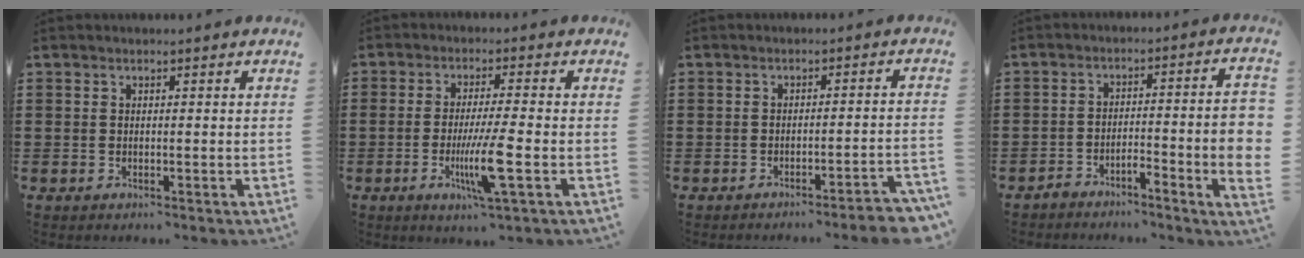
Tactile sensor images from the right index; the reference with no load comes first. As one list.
[{"total": 8.4, "force": [-2.3, 0.6, 8.0], "torque": [-0.152, -0.020, -0.044]}, {"total": 3.4, "force": [-2.9, -0.4, 1.6], "torque": [-0.027, -0.012, -0.058]}, {"total": 5.3, "force": [-2.6, 0.3, 4.6], "torque": [-0.077, -0.004, -0.048]}]